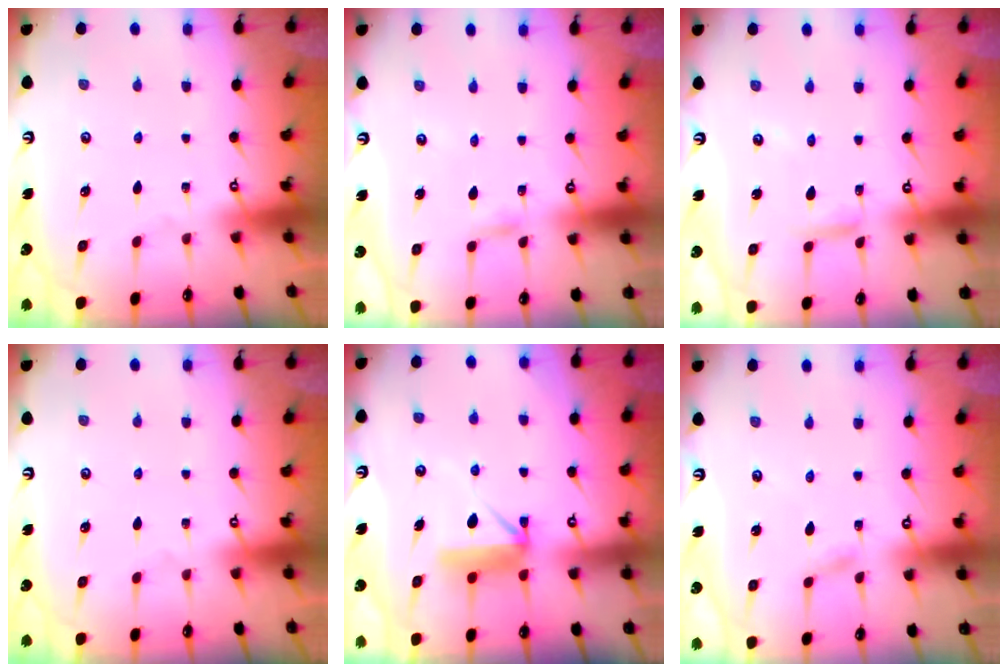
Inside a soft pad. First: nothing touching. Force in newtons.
{"total": 2.7, "press": 2.7, "slide": 0.2}
{"total": 7.5, "press": 7.5, "slide": 0.6}
{"total": 0.0}
{"total": 10.0, "press": 10.0, "slide": 0.5}
{"total": 1.4, "press": 1.4, "slide": 0.1}